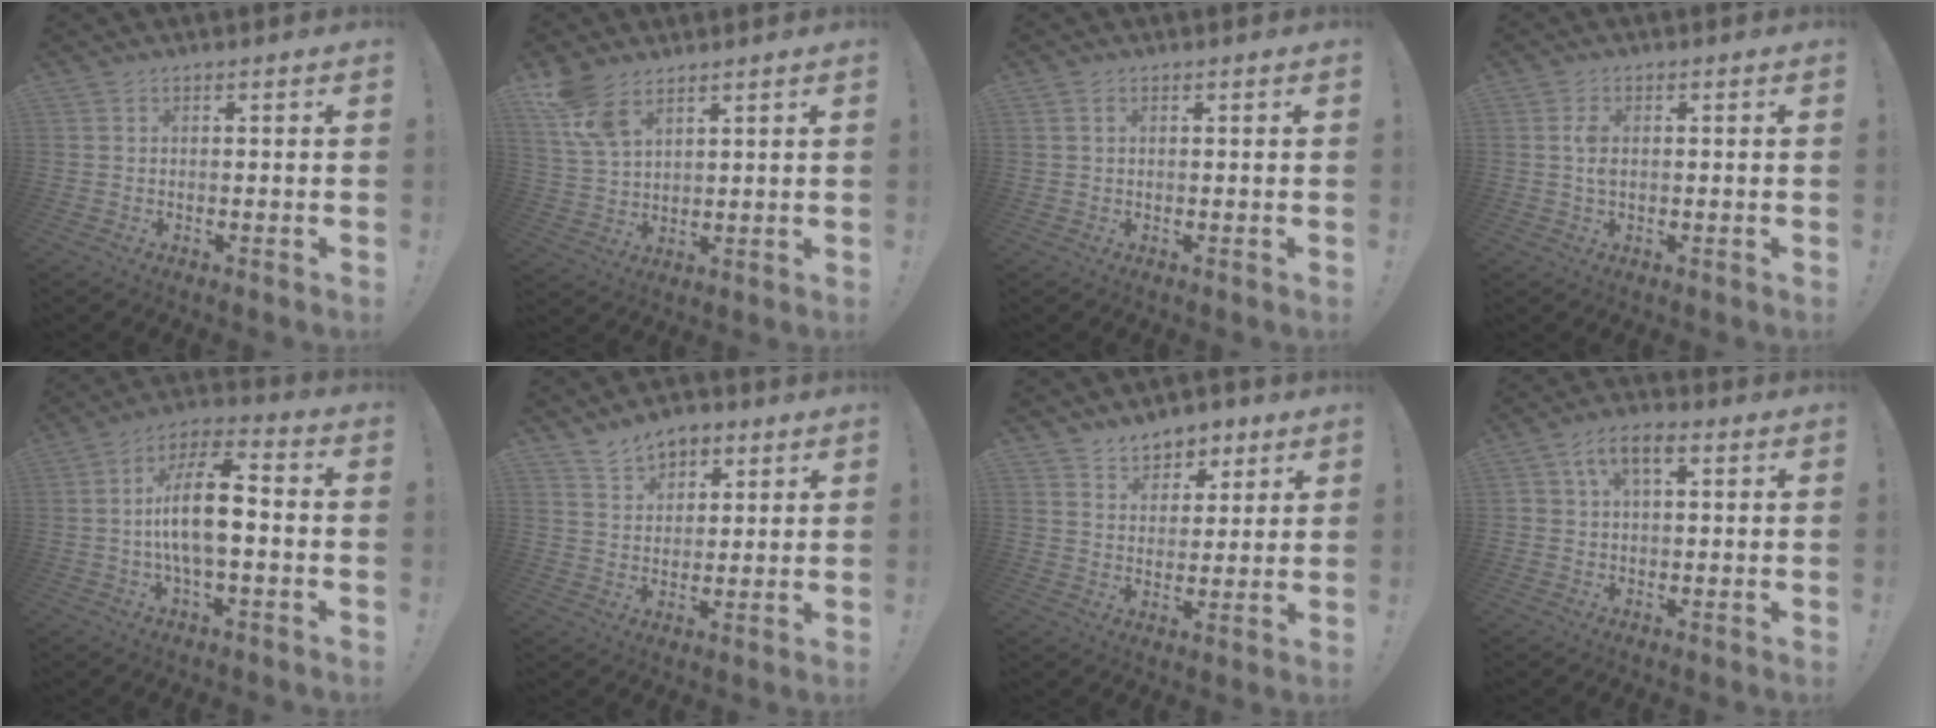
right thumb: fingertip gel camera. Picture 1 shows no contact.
{"total": 9.3, "force": [6.3, 4.4, 5.2], "torque": [-0.097, -0.024, 0.126]}
{"total": 0.8, "force": [0.3, 0.6, 0.5], "torque": [-0.016, 0.005, 0.007]}
{"total": 3.0, "force": [0.4, 1.4, 2.7], "torque": [-0.038, -0.001, 0.003]}
{"total": 14.0, "force": [-1.1, 5.2, 12.9], "torque": [-0.231, 0.006, -0.027]}
{"total": 7.9, "force": [5.6, 5.0, 2.3], "torque": [-0.037, -0.031, 0.107]}
{"total": 7.2, "force": [5.4, 4.7, 1.0], "torque": [-0.008, -0.042, 0.105]}
{"total": 6.6, "force": [2.1, 3.5, 5.2], "torque": [-0.092, 0.012, 0.038]}